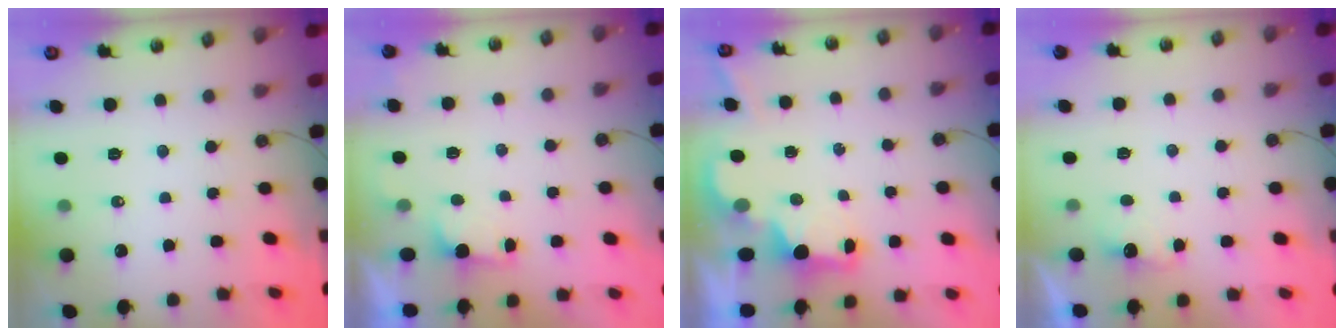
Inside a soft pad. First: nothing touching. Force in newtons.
{"total": 1.2, "press": 0.9, "slide": 0.8}
{"total": 2.3, "press": 2.2, "slide": 0.7}
{"total": 2.8, "press": 2.7, "slide": 0.9}